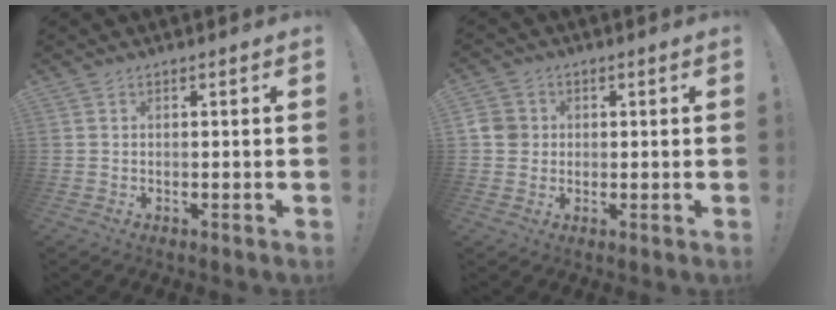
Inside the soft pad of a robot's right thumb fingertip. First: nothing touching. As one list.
[{"total": 5.4, "force": [0.5, 5.1, 1.8], "torque": [-0.038, 0.007, 0.009]}]